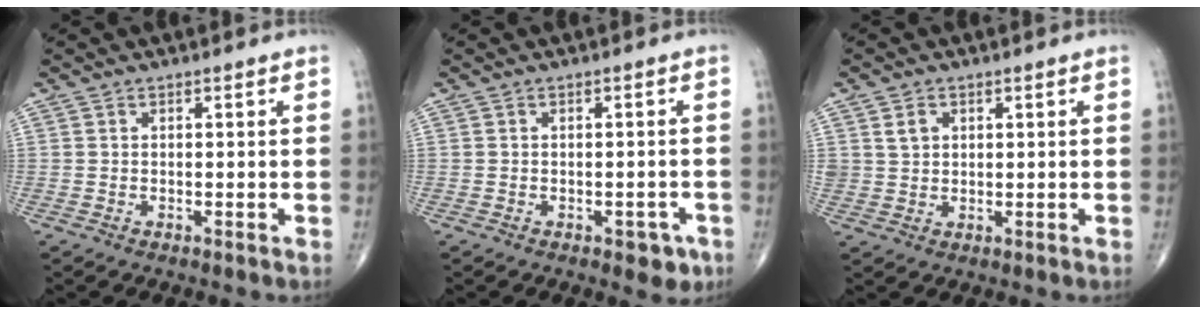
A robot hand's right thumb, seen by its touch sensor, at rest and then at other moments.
{"total": 3.8, "force": [-2.1, 2.0, 2.4], "torque": [-0.010, 0.008, -0.025]}
{"total": 3.2, "force": [1.3, 2.5, 1.4], "torque": [-0.014, -0.009, 0.028]}